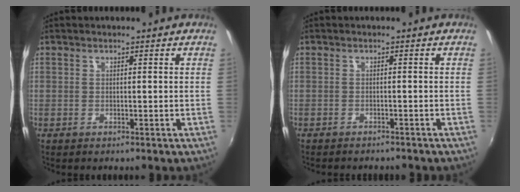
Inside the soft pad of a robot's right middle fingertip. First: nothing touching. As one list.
[{"total": 3.5, "force": [-3.2, 0.8, 1.0], "torque": [-0.031, -0.011, -0.048]}]